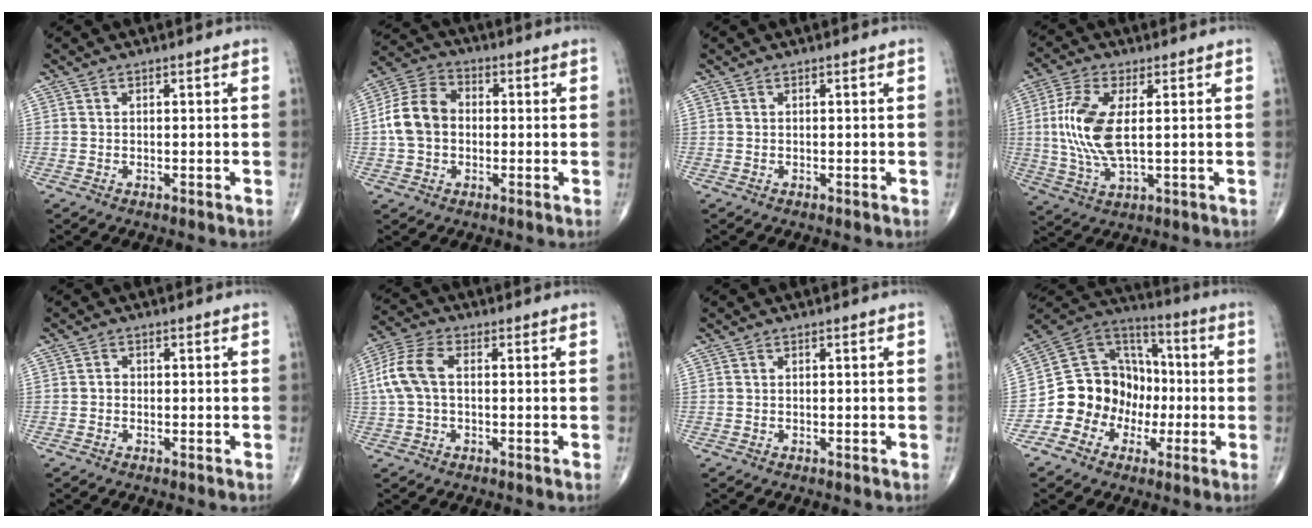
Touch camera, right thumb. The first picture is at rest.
{"total": 9.8, "force": [-0.4, 7.6, 6.3], "torque": [-0.115, 0.030, -0.017]}
{"total": 0.0}
{"total": 11.7, "force": [1.1, 4.8, 10.6], "torque": [-0.241, -0.006, 0.025]}
{"total": 1.0, "force": [-0.2, 0.9, 0.5], "torque": [-0.001, 0.004, -0.007]}
{"total": 8.7, "force": [0.7, 5.1, 7.0], "torque": [-0.167, 0.024, 0.011]}
{"total": 0.0}
{"total": 15.0, "force": [-3.7, 13.5, 5.4], "torque": [-0.041, 0.080, -0.067]}